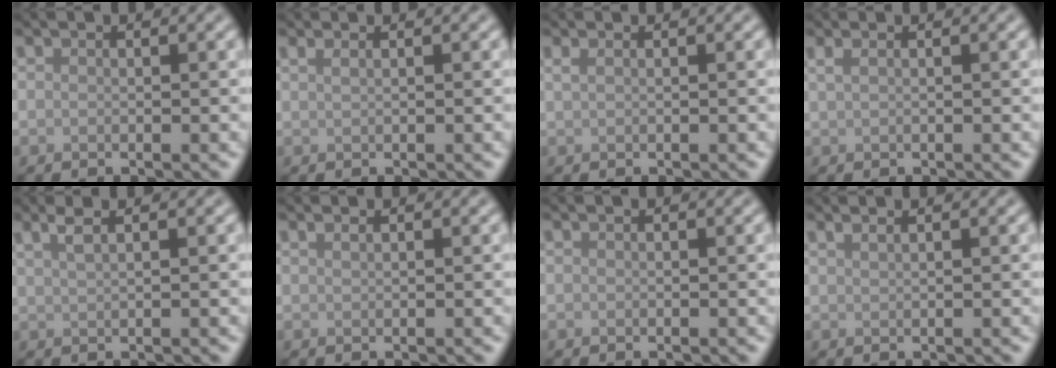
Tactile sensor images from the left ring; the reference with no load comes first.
{"total": 1.4, "force": [0.9, 0.7, 0.9], "torque": [-0.008, -0.005, 0.005]}
{"total": 1.0, "force": [0.5, 0.5, 0.8], "torque": [-0.013, -0.001, 0.006]}
{"total": 1.4, "force": [0.7, 0.7, 1.0], "torque": [-0.018, -0.005, 0.007]}
{"total": 2.6, "force": [1.7, 1.0, 1.8], "torque": [-0.018, 0.007, 0.011]}
{"total": 0.7, "force": [0.5, 0.3, 0.4], "torque": [-0.004, -0.001, 0.006]}
{"total": 0.0}
{"total": 1.9, "force": [1.3, 0.8, 1.0], "torque": [0.000, -0.001, 0.003]}